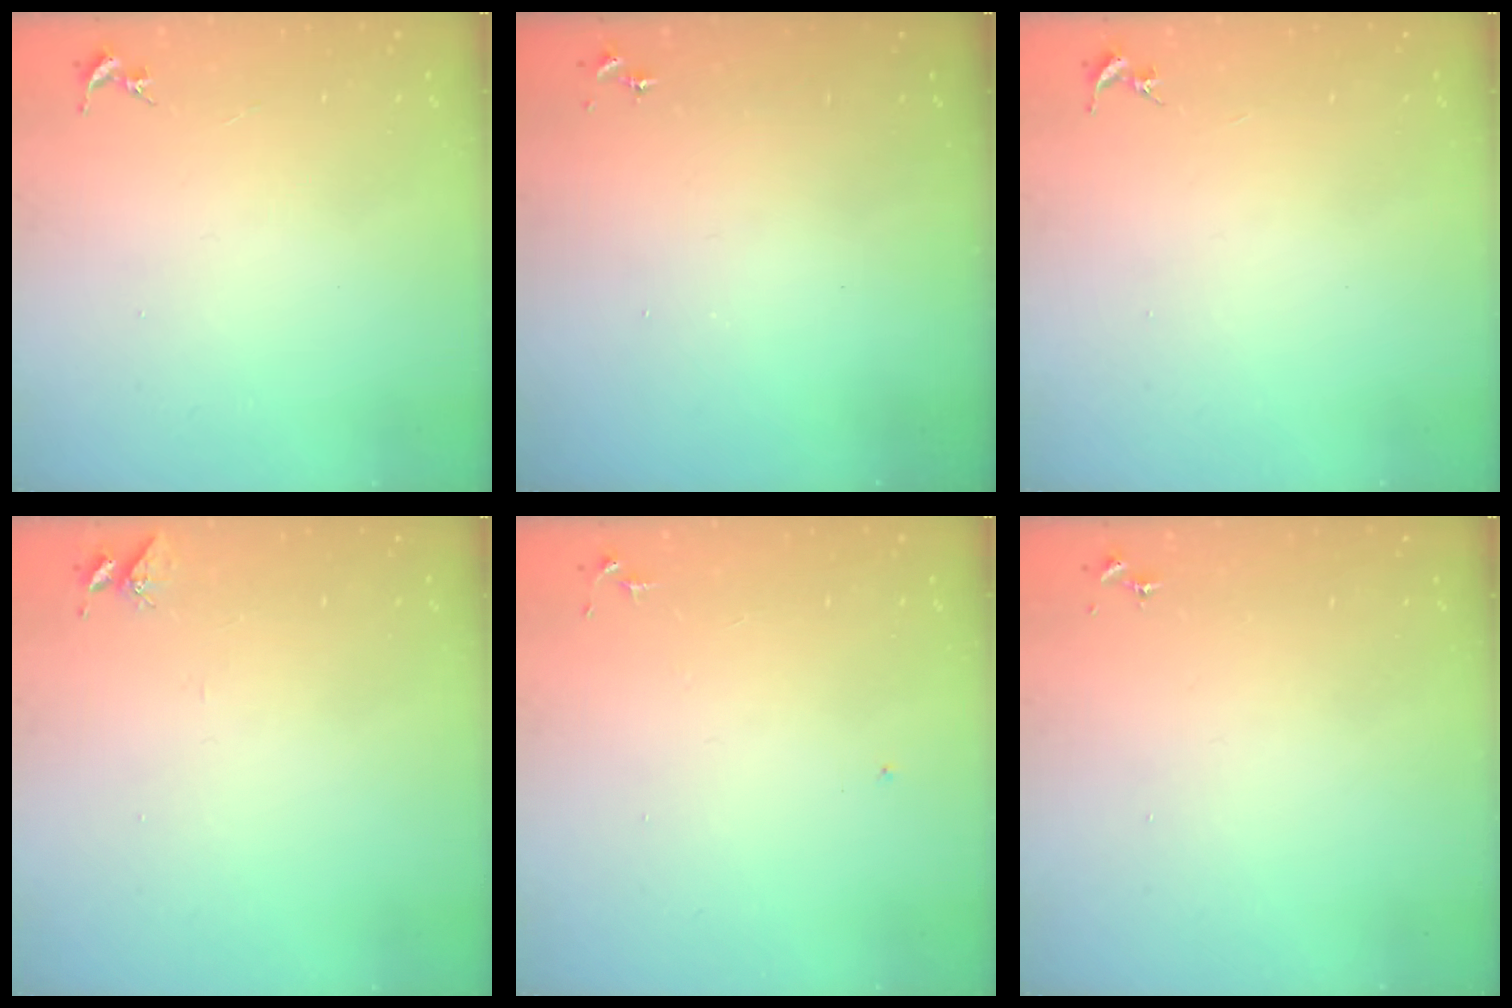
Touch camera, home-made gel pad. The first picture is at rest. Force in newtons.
{"total": 0.0}
{"total": 0.0}
{"total": 5.0, "press": 5.0, "slide": 0.4}
{"total": 4.9, "press": 4.8, "slide": 0.6}
{"total": 0.0}